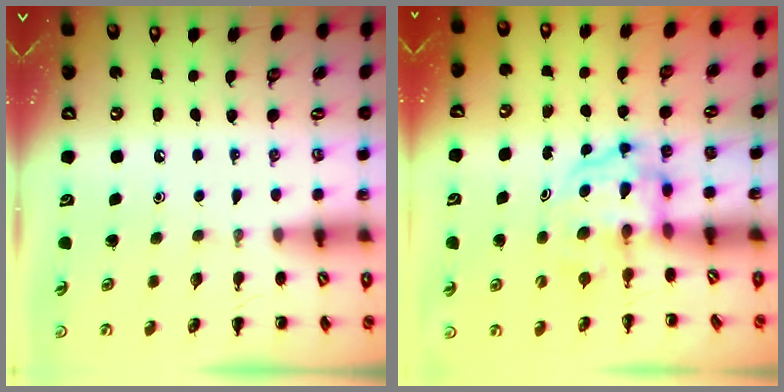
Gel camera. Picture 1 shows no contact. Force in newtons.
{"total": 3.8, "press": 3.7, "slide": 0.6}